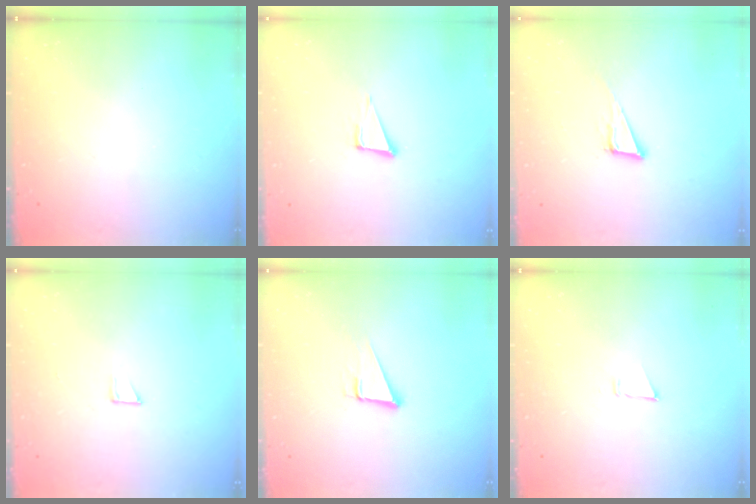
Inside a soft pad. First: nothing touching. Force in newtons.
{"total": 5.1, "press": 4.3, "slide": 2.8}
{"total": 6.8, "press": 6.4, "slide": 2.4}
{"total": 2.3, "press": 2.3, "slide": 0.2}
{"total": 5.0, "press": 4.4, "slide": 2.4}
{"total": 3.8, "press": 3.7, "slide": 0.6}